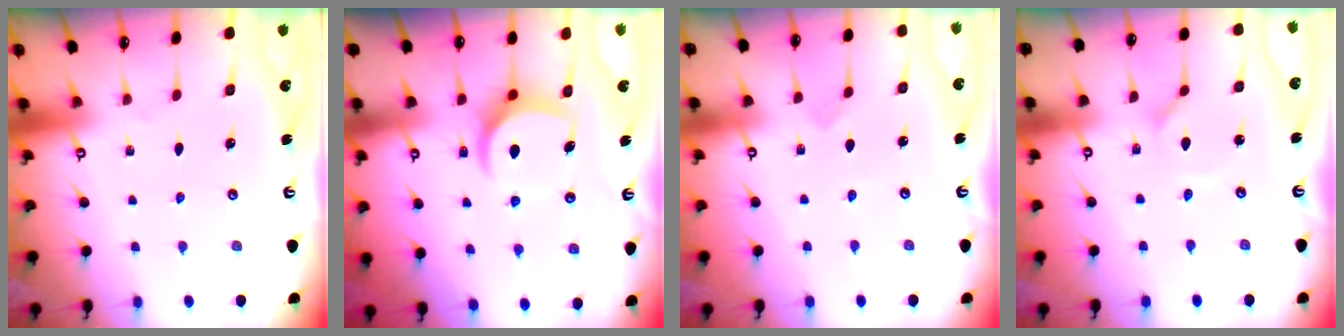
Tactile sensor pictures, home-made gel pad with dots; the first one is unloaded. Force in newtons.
{"total": 7.9, "press": 7.9, "slide": 0.3}
{"total": 2.4, "press": 2.4, "slide": 0.2}
{"total": 0.9, "press": 0.9, "slide": 0.0}